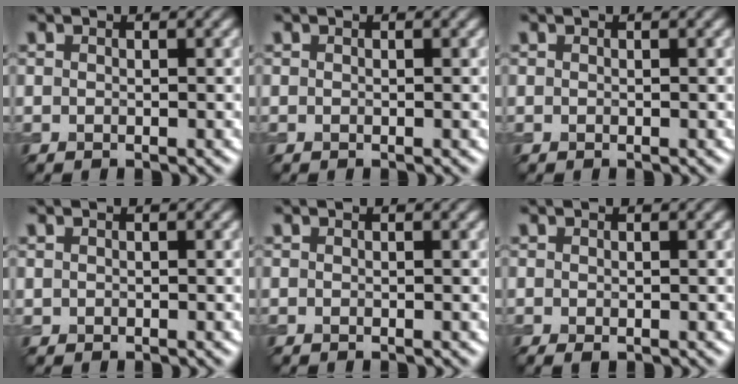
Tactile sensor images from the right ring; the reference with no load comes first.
{"total": 0.0}
{"total": 0.0}
{"total": 0.0}
{"total": 0.0}
{"total": 0.6, "force": [-0.2, 0.3, 0.5], "torque": [-0.009, -0.006, -0.002]}